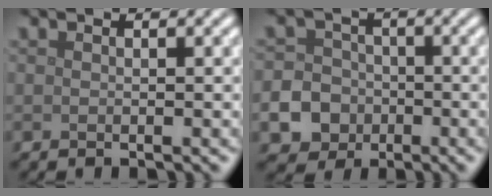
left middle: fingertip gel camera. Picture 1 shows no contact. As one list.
[{"total": 11.9, "force": [-5.1, 10.4, 2.7], "torque": [-0.075, -0.039, -0.113]}]